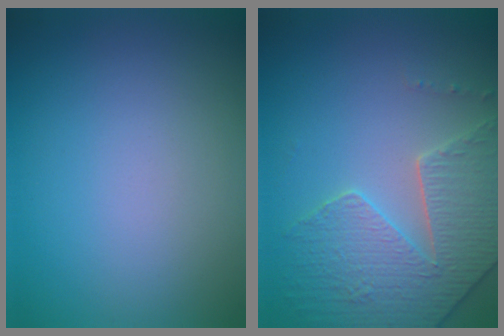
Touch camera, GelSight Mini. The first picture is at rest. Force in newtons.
{"total": 4.3, "press": 4.2, "slide": 0.9}